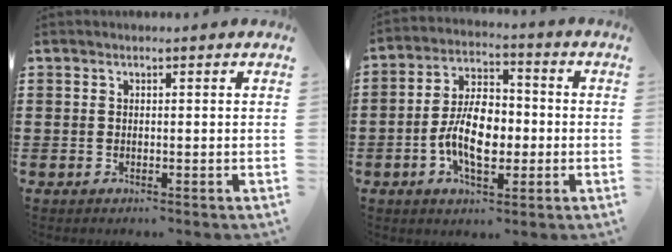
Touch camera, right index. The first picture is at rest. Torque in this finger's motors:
{"motor_torque": [2.14, 0.00, 1.05, 0.21]}